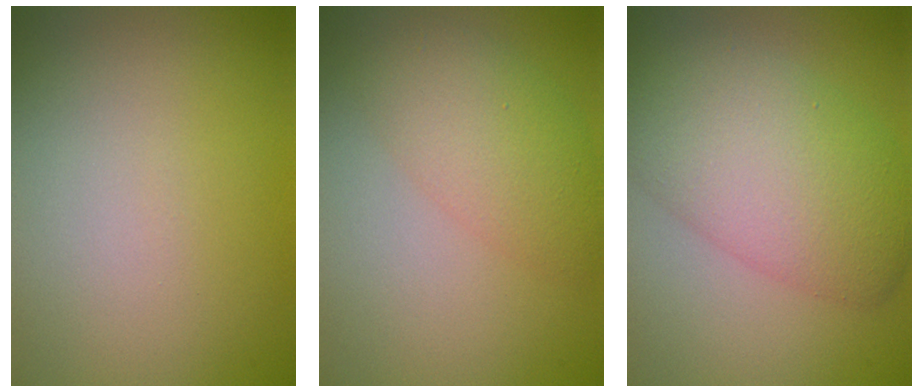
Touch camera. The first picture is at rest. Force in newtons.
{"total": 4.1, "press": 4.1, "slide": 0.2}
{"total": 8.8, "press": 8.8, "slide": 0.5}